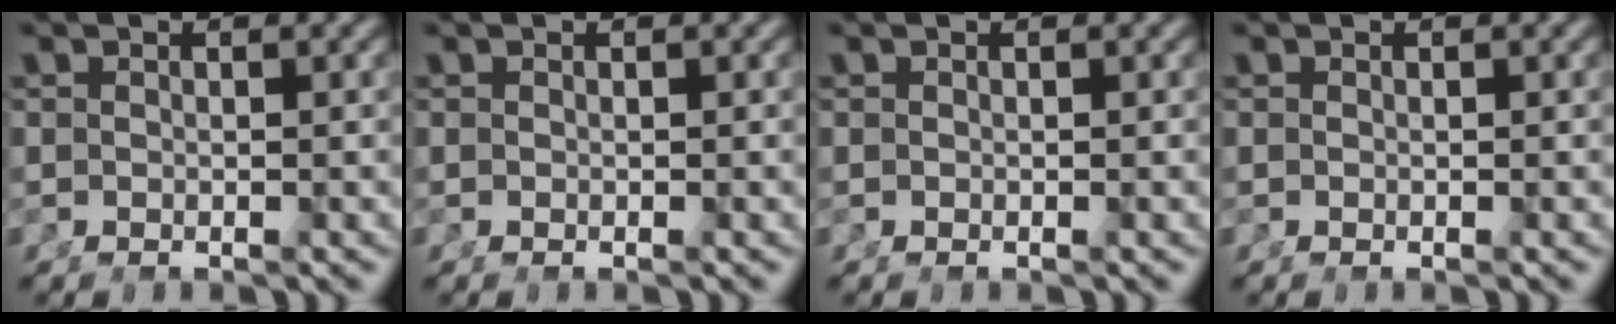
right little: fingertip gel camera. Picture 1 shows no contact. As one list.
[{"total": 0.0}, {"total": 0.0}, {"total": 0.0}]